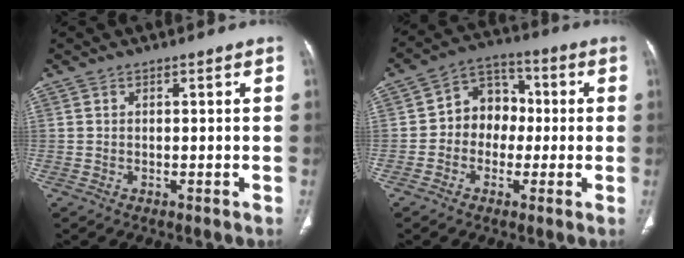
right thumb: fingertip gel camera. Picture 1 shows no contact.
{"total": 9.3, "force": [-0.5, 7.7, 5.2], "torque": [-0.035, 0.033, -0.024]}